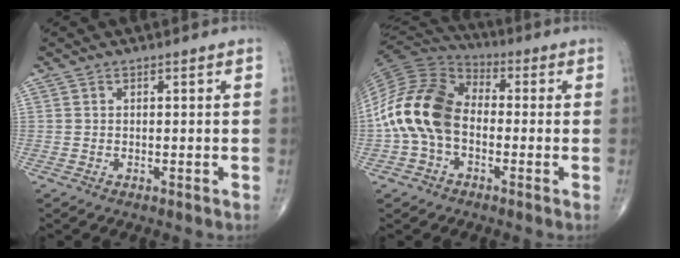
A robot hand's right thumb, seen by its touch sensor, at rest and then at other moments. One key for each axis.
{"total": 16.3, "fx": -2.2, "fy": 11.1, "fz": 11.7, "tx": -0.234, "ty": 0.037, "tz": -0.051}